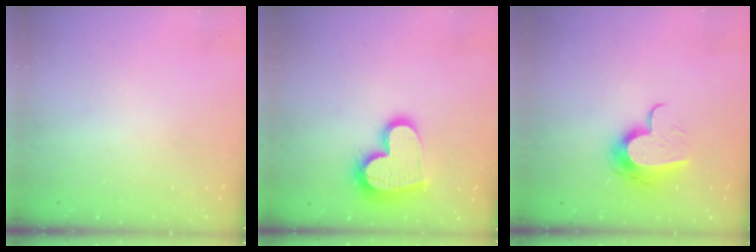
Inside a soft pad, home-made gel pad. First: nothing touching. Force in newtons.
{"total": 16.4, "press": 16.3, "slide": 1.2}
{"total": 10.8, "press": 10.8, "slide": 0.9}